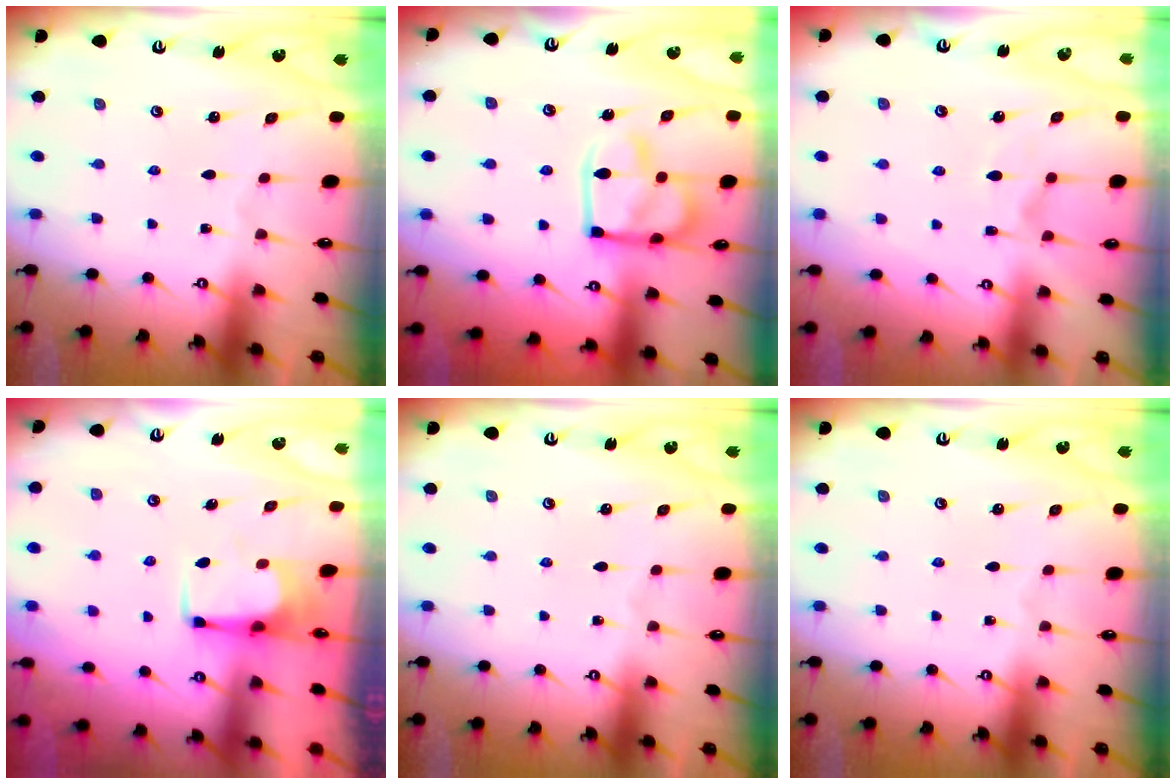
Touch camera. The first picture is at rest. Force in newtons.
{"total": 14.9, "press": 14.8, "slide": 1.6}
{"total": 3.2, "press": 2.9, "slide": 1.4}
{"total": 5.4, "press": 5.4, "slide": 0.5}
{"total": 0.0}
{"total": 0.0}